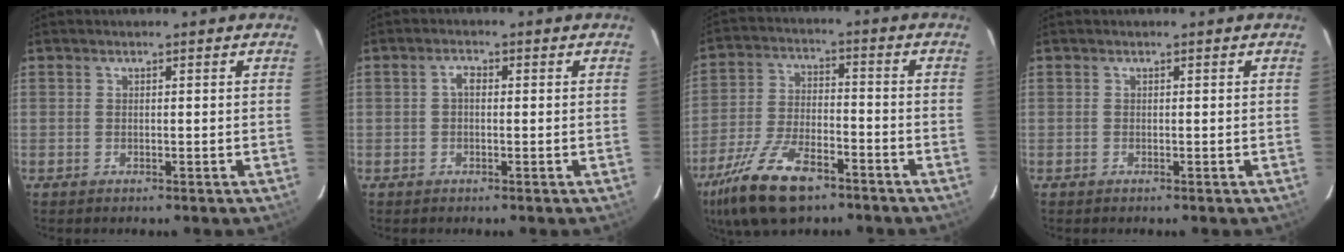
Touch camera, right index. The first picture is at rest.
{"total": 1.7, "force": [0.0, 1.0, 1.3], "torque": [-0.026, 0.009, -0.002]}
{"total": 15.1, "force": [-10.1, 6.0, 9.5], "torque": [-0.213, -0.024, -0.186]}
{"total": 0.0}